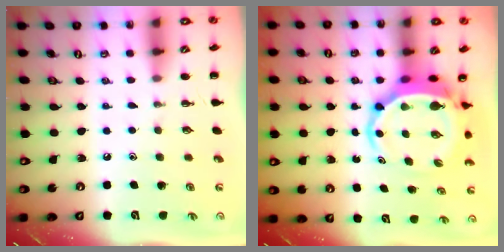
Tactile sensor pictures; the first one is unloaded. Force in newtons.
{"total": 6.8, "press": 6.6, "slide": 1.6}